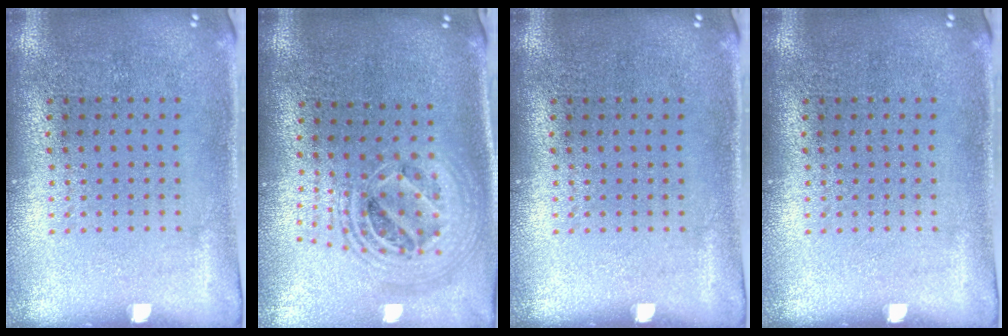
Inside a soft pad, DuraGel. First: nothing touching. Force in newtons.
{"total": 2.3, "press": 1.7, "slide": 1.4}
{"total": 0.0}
{"total": 0.0}